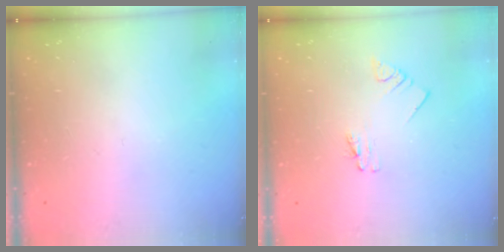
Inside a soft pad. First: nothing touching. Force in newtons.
{"total": 1.1, "press": 1.1, "slide": 0.0}